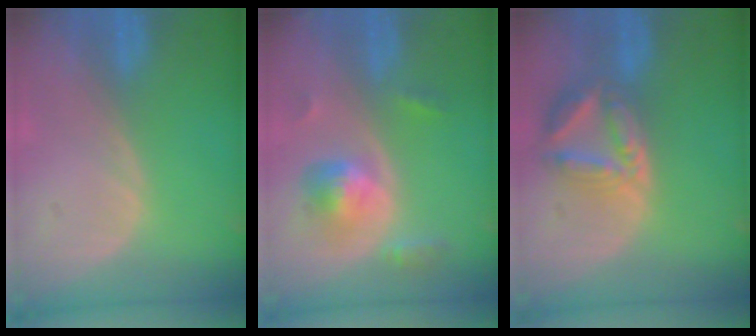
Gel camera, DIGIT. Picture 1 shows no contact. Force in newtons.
{"total": 5.7, "press": 5.2, "slide": 2.4}
{"total": 8.0, "press": 7.0, "slide": 3.8}